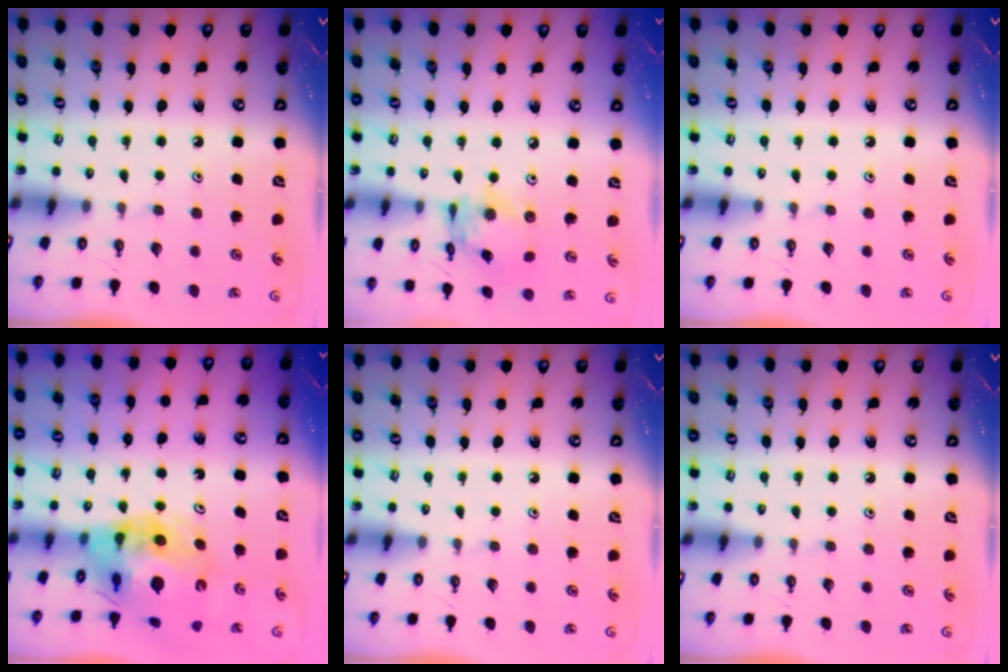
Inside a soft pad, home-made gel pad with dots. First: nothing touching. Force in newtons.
{"total": 12.3, "press": 12.3, "slide": 0.9}
{"total": 0.0}
{"total": 17.0, "press": 16.9, "slide": 2.1}
{"total": 0.0}
{"total": 0.0}